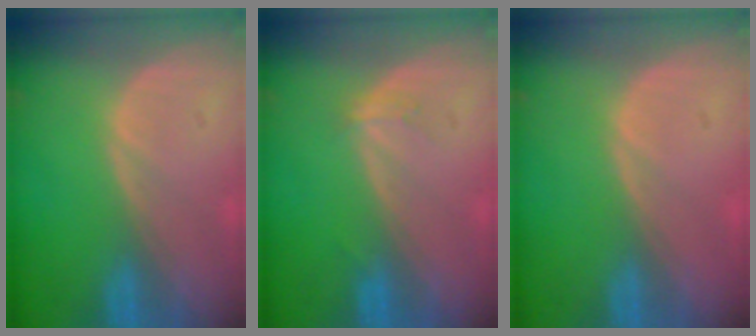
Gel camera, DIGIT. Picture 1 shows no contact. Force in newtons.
{"total": 1.1, "press": 1.1, "slide": 0.1}
{"total": 0.6, "press": 0.2, "slide": 0.5}